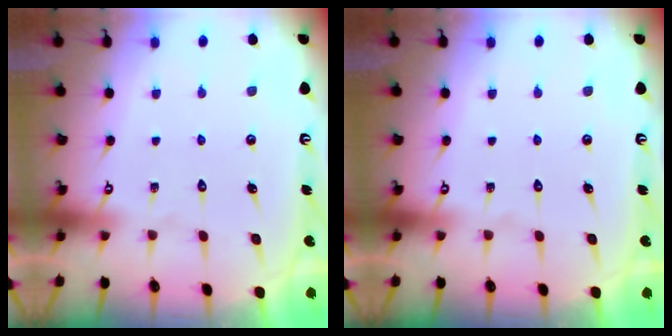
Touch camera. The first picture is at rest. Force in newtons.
{"total": 0.0}